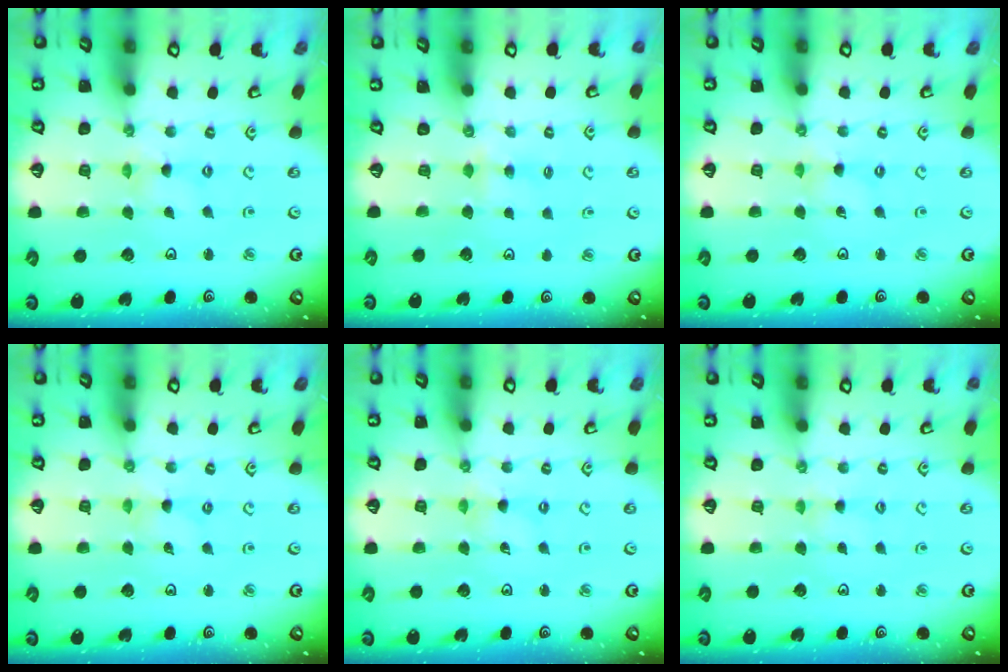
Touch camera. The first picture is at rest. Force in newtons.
{"total": 3.0, "press": 3.0, "slide": 0.4}
{"total": 0.0}
{"total": 0.0}
{"total": 0.0}
{"total": 1.5, "press": 1.4, "slide": 0.3}